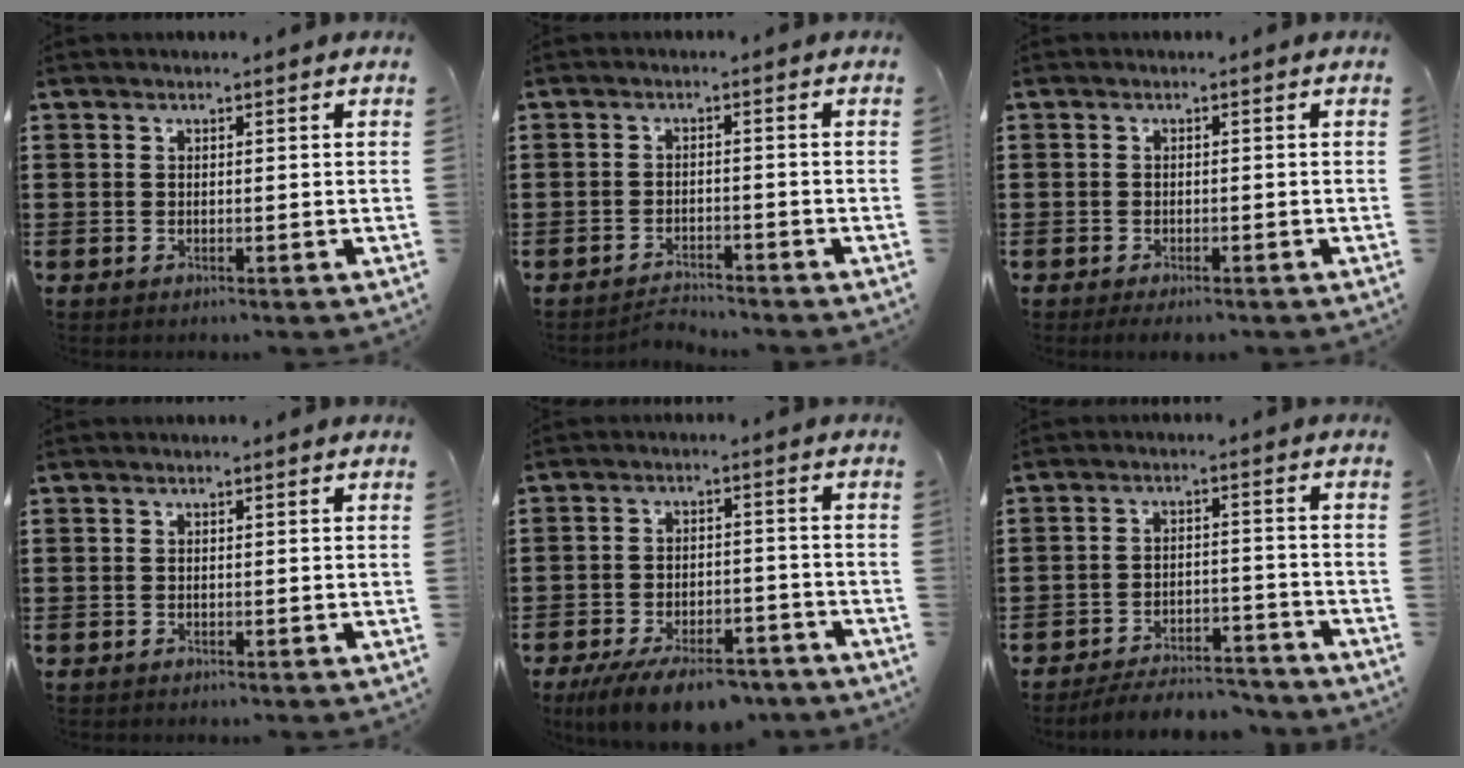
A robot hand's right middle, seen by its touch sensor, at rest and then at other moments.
{"total": 2.5, "force": [-2.5, 0.2, 0.0], "torque": [-0.009, -0.001, -0.054]}
{"total": 1.2, "force": [-1.1, 0.3, 0.3], "torque": [-0.008, -0.002, -0.021]}
{"total": 0.0}
{"total": 8.4, "force": [-7.1, 2.1, 4.0], "torque": [-0.071, 0.012, -0.131]}
{"total": 5.1, "force": [-5.0, 0.7, 1.0], "torque": [-0.024, 0.005, -0.102]}